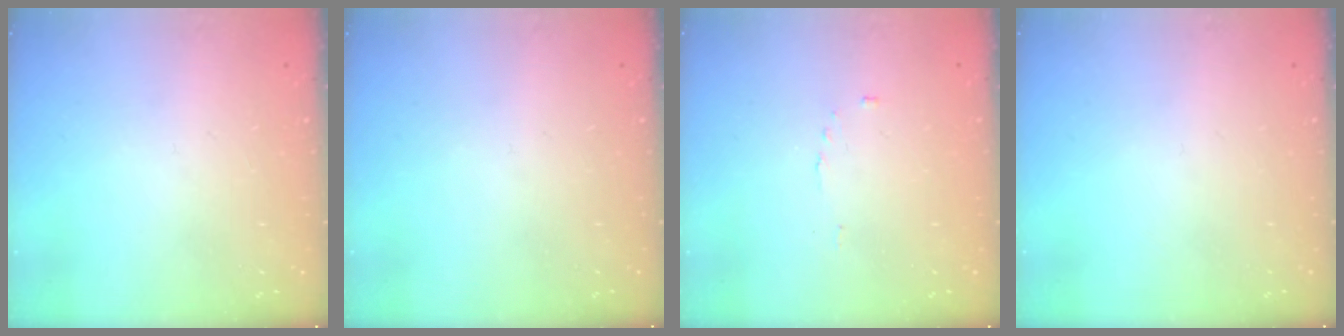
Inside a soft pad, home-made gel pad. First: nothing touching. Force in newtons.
{"total": 0.0}
{"total": 2.0, "press": 2.0, "slide": 0.3}
{"total": 0.0}